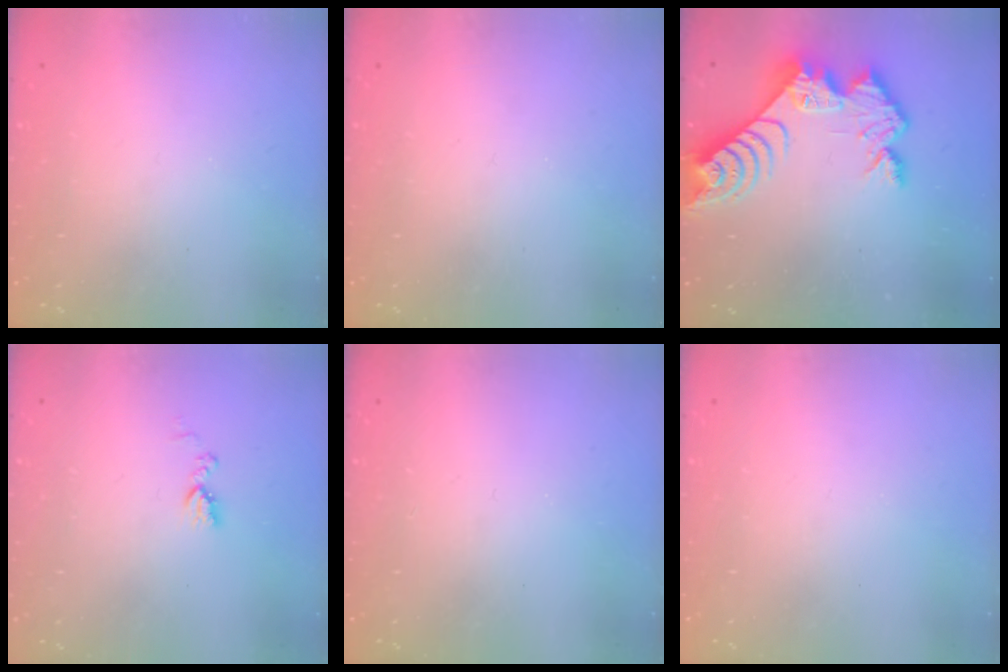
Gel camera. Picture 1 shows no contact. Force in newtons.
{"total": 0.0}
{"total": 12.1, "press": 12.1, "slide": 0.8}
{"total": 6.9, "press": 6.8, "slide": 0.8}
{"total": 0.0}
{"total": 0.0}